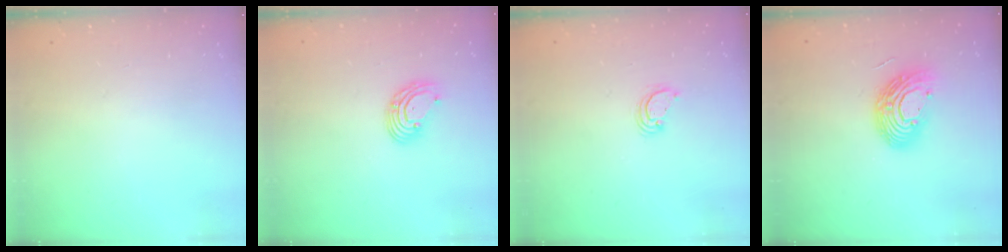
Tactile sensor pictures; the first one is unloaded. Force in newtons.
{"total": 6.5, "press": 6.4, "slide": 0.8}
{"total": 3.4, "press": 3.3, "slide": 0.4}
{"total": 14.2, "press": 14.2, "slide": 1.1}